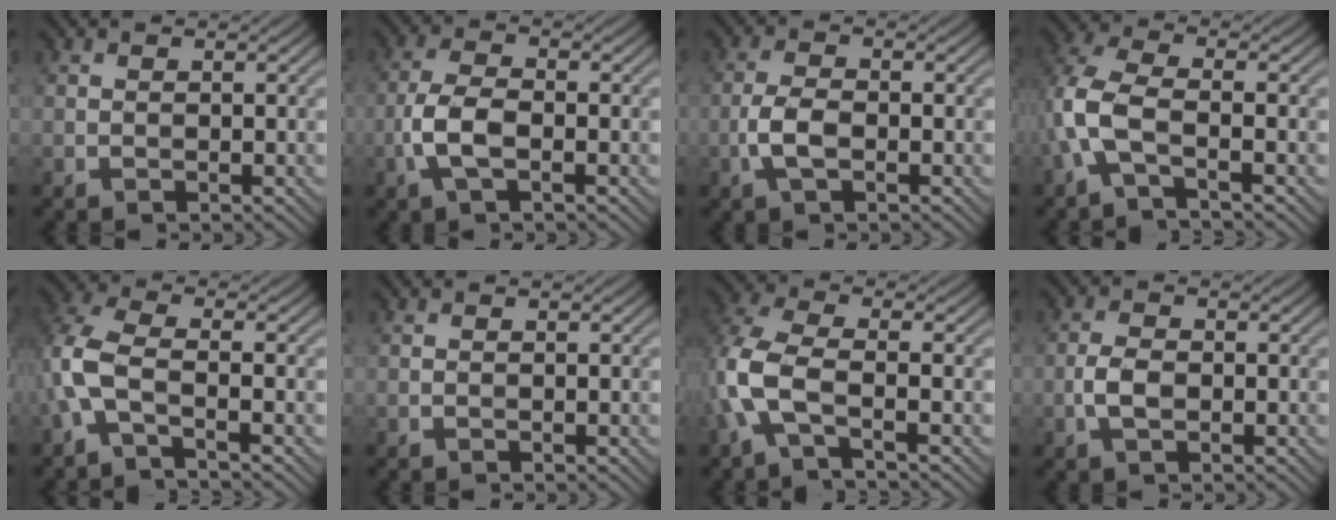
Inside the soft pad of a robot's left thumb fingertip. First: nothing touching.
{"total": 5.0, "force": [-1.8, 2.1, 4.2], "torque": [-0.100, 0.003, -0.043]}
{"total": 3.8, "force": [-1.3, 1.6, 3.1], "torque": [-0.075, 0.001, -0.033]}
{"total": 6.2, "force": [-2.1, 2.5, 5.3], "torque": [-0.138, 0.006, -0.057]}
{"total": 5.6, "force": [-1.9, 2.0, 4.9], "torque": [-0.127, 0.006, -0.056]}
{"total": 0.0}
{"total": 6.9, "force": [-2.2, 2.6, 6.0], "torque": [-0.156, 0.005, -0.058]}
{"total": 3.0, "force": [-0.8, 1.6, 2.4], "torque": [-0.053, 0.002, -0.018]}